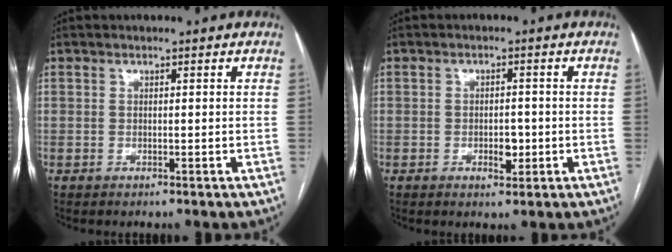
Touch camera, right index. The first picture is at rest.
{"total": 2.9, "force": [-0.8, 1.5, 2.3], "torque": [-0.032, 0.004, -0.005]}